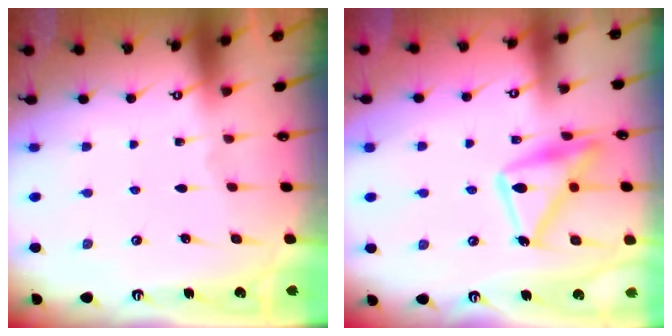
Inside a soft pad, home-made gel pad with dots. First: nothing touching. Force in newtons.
{"total": 16.6, "press": 16.6, "slide": 0.9}